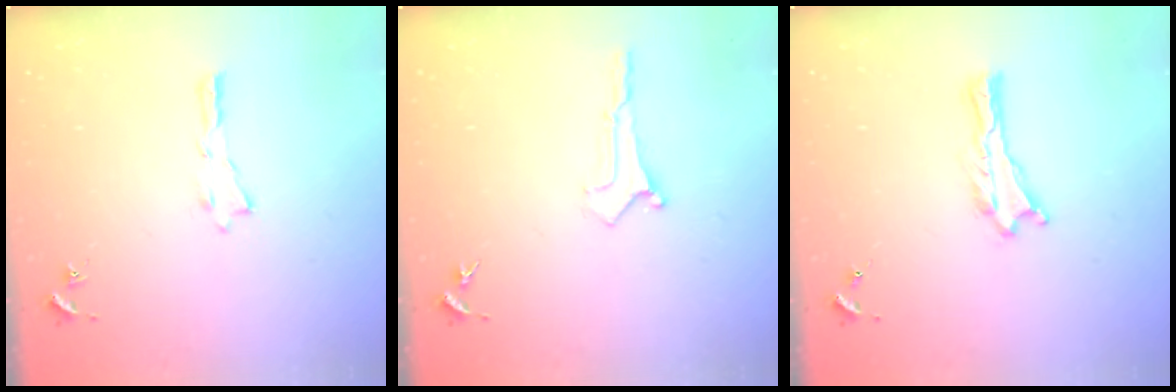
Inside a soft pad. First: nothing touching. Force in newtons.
{"total": 0.0}
{"total": 0.0}